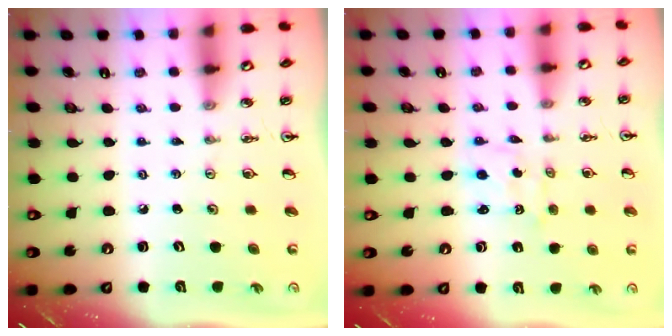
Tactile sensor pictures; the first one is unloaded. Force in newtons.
{"total": 1.1, "press": 0.7, "slide": 0.8}